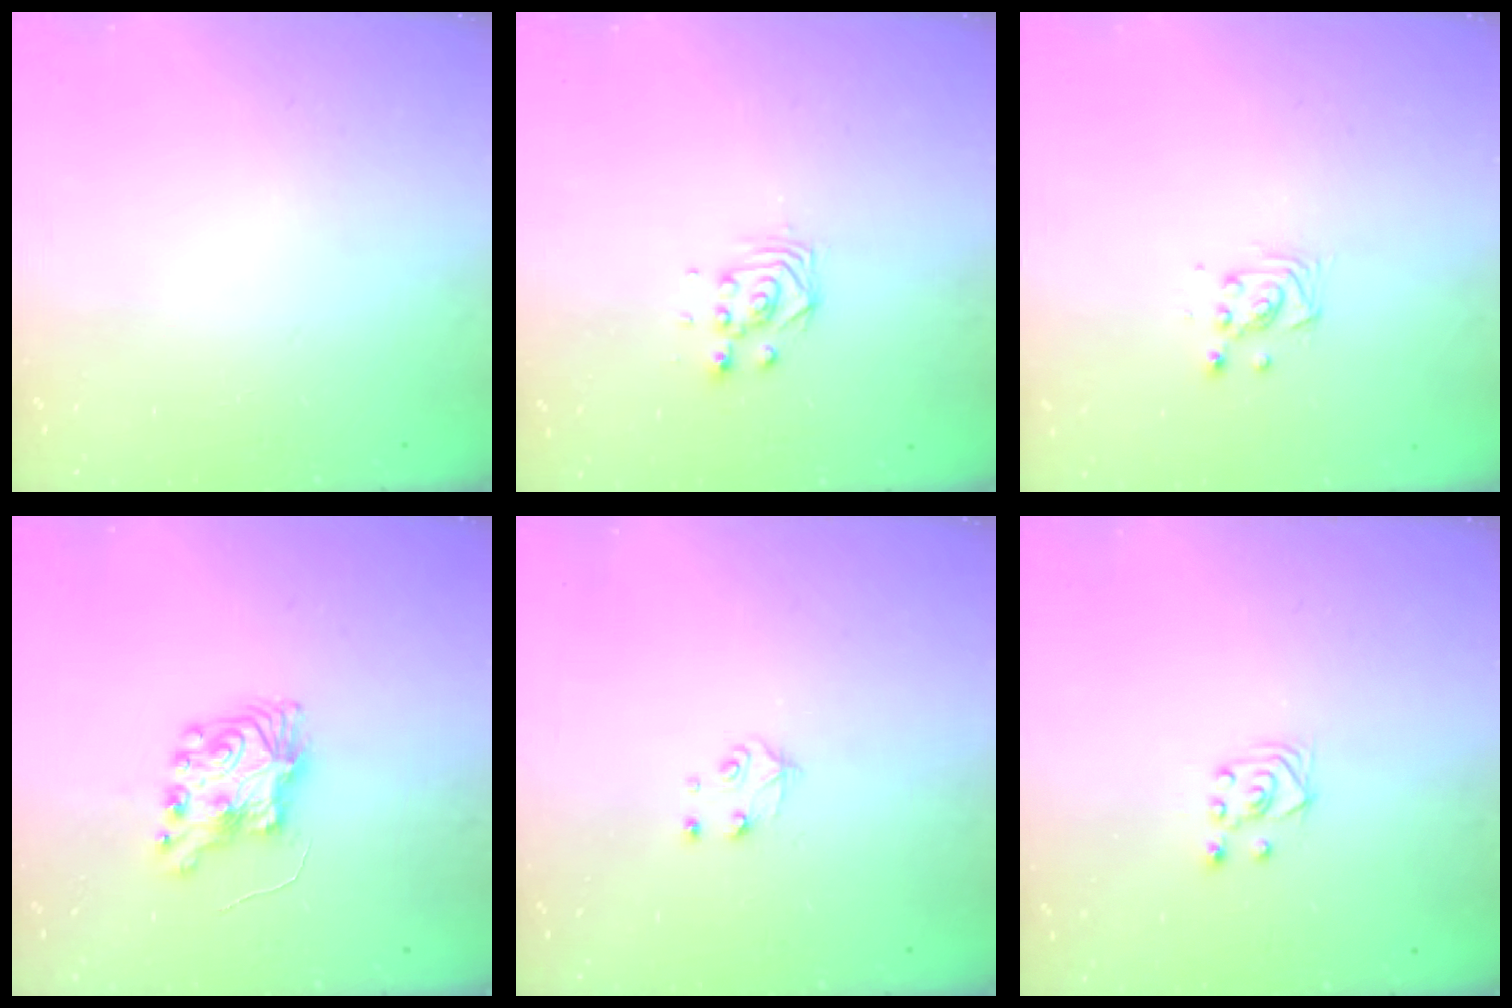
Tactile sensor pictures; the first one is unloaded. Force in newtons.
{"total": 3.0, "press": 3.0, "slide": 0.0}
{"total": 3.8, "press": 3.8, "slide": 0.5}
{"total": 8.4, "press": 8.4, "slide": 0.2}
{"total": 4.3, "press": 4.3, "slide": 0.5}
{"total": 2.8, "press": 2.6, "slide": 1.1}